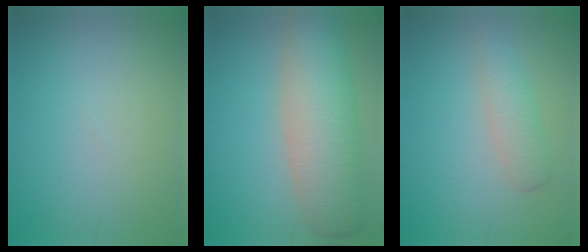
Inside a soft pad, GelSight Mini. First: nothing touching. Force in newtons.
{"total": 9.7, "press": 9.7, "slide": 0.4}
{"total": 2.5, "press": 2.5, "slide": 0.0}